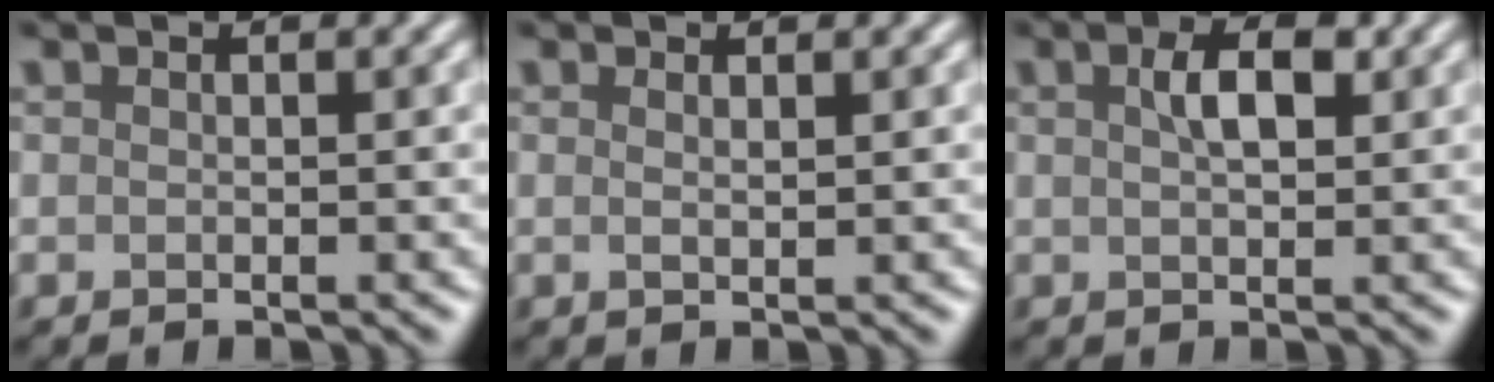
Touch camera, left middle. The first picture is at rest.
{"total": 0.9, "force": [0.5, 0.2, 0.7], "torque": [-0.010, -0.001, 0.007]}
{"total": 3.1, "force": [1.1, 1.4, 2.6], "torque": [-0.047, 0.006, 0.019]}